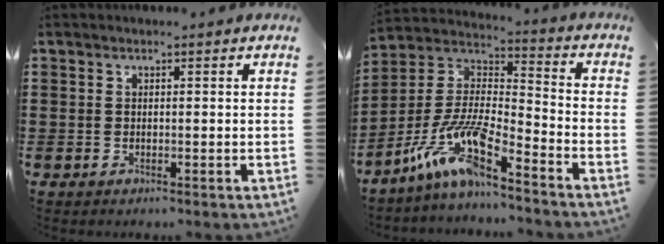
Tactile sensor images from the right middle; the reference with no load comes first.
{"total": 11.3, "force": [-8.2, 1.7, 7.5], "torque": [-0.178, -0.013, -0.172]}